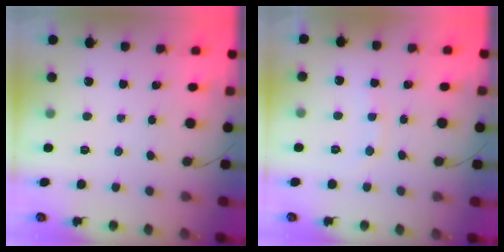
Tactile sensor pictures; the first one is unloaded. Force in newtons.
{"total": 5.9, "press": 5.8, "slide": 1.2}